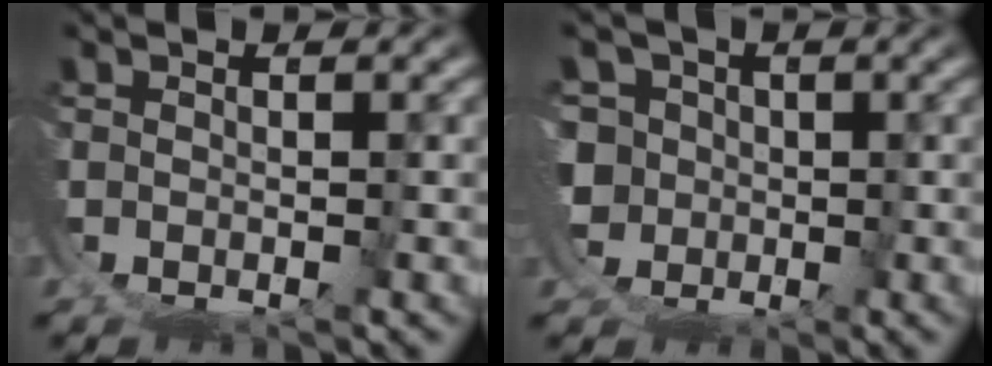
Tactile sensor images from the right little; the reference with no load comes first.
{"total": 10.4, "force": [-0.6, 9.6, 4.1], "torque": [-0.106, -0.035, -0.011]}